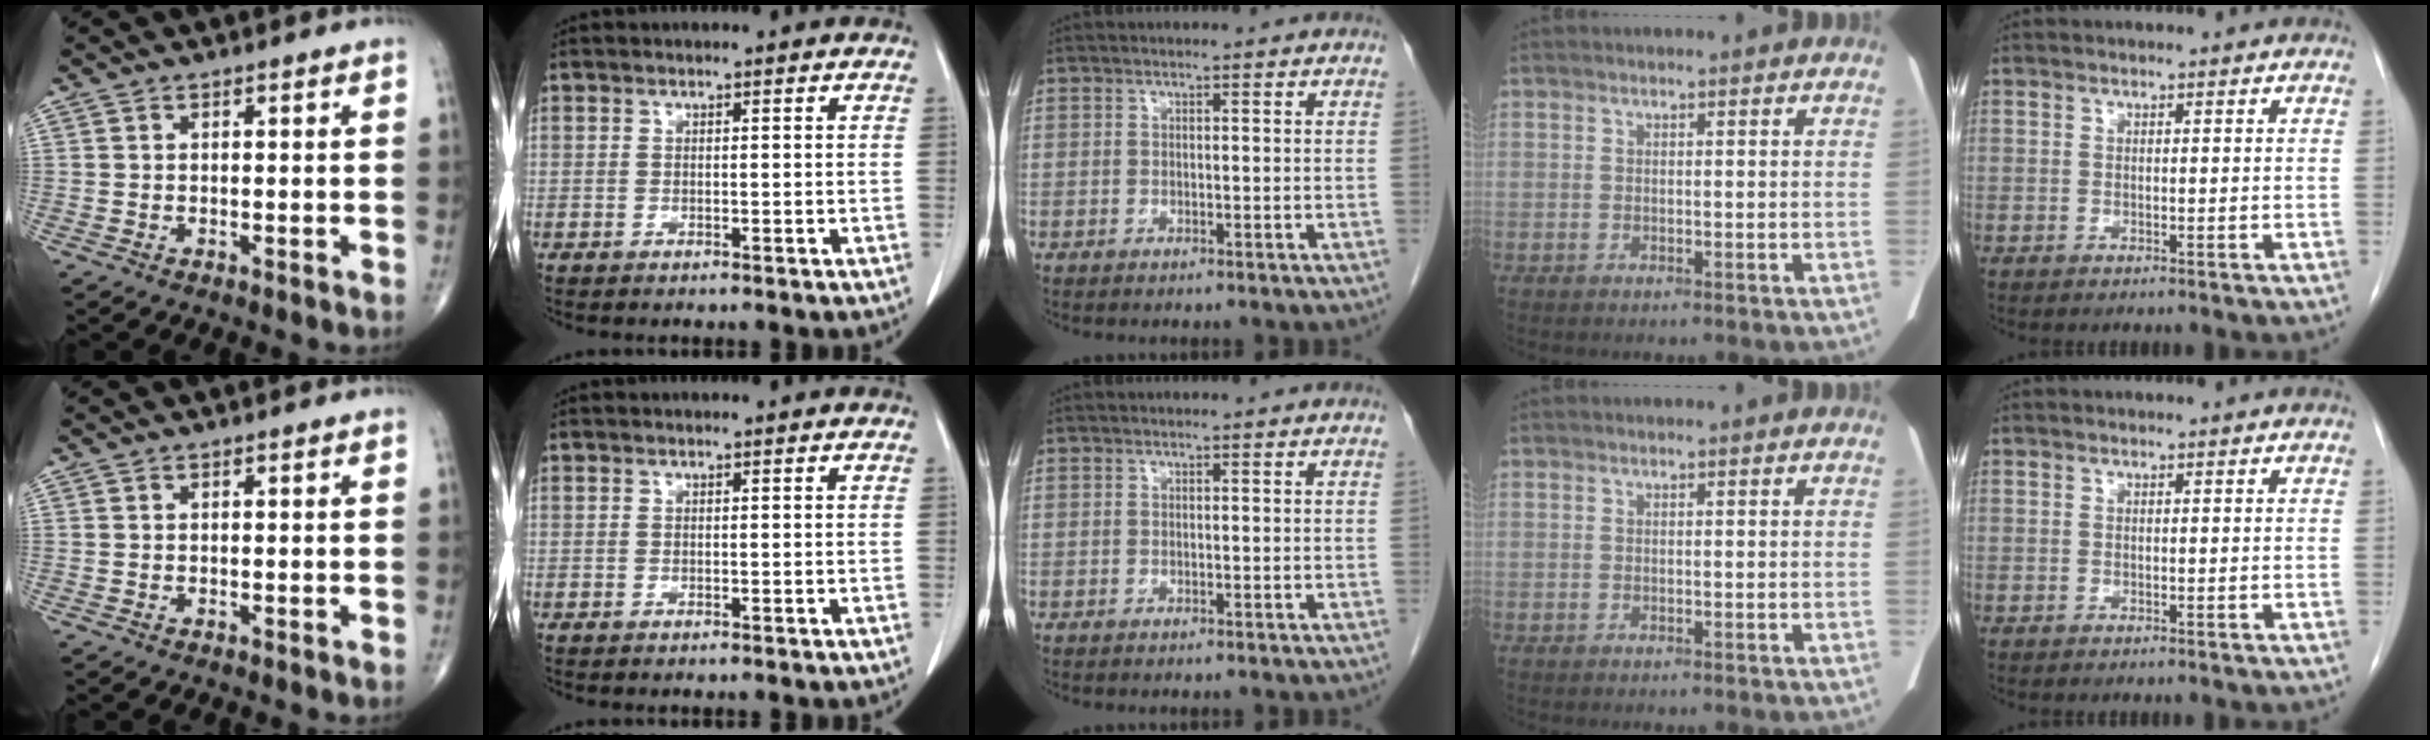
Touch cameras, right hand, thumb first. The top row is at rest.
{}